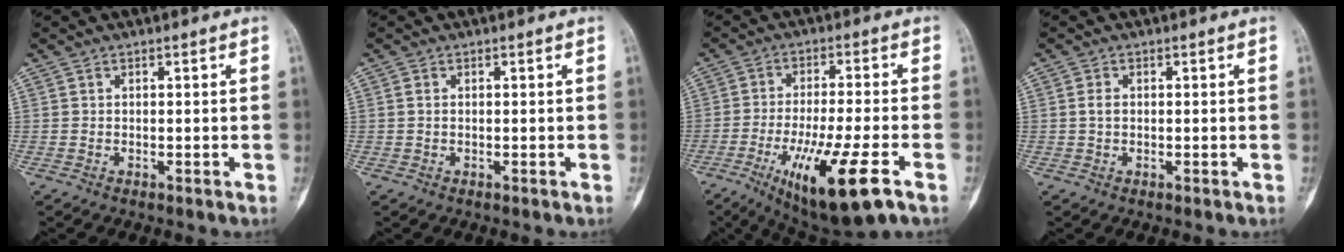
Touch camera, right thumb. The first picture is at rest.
{"total": 0.9, "force": [0.1, 0.6, 0.7], "torque": [-0.013, 0.002, 0.002]}
{"total": 16.0, "force": [-7.2, 3.0, 14.0], "torque": [-0.261, -0.003, -0.109]}
{"total": 1.5, "force": [0.1, 1.0, 1.1], "torque": [-0.019, 0.002, 0.001]}